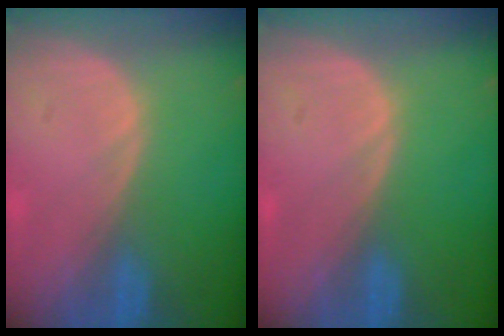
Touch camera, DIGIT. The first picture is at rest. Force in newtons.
{"total": 0.0}